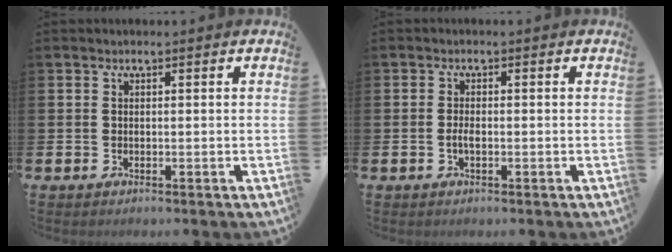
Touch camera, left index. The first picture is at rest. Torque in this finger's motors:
{"motor_torque": [0.28, 0.00, 0.03, 0.06]}